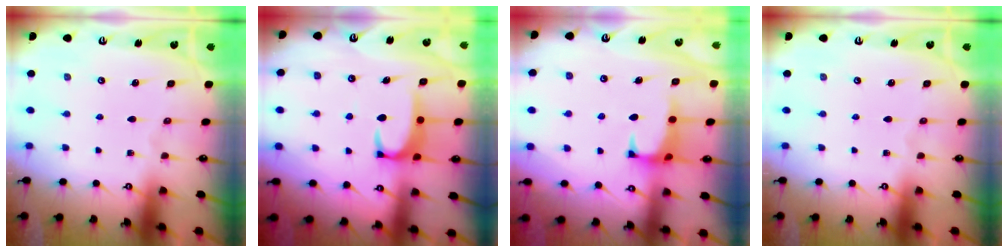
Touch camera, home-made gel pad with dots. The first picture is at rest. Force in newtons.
{"total": 2.5, "press": 2.5, "slide": 0.5}
{"total": 1.2, "press": 1.0, "slide": 0.6}
{"total": 0.0}